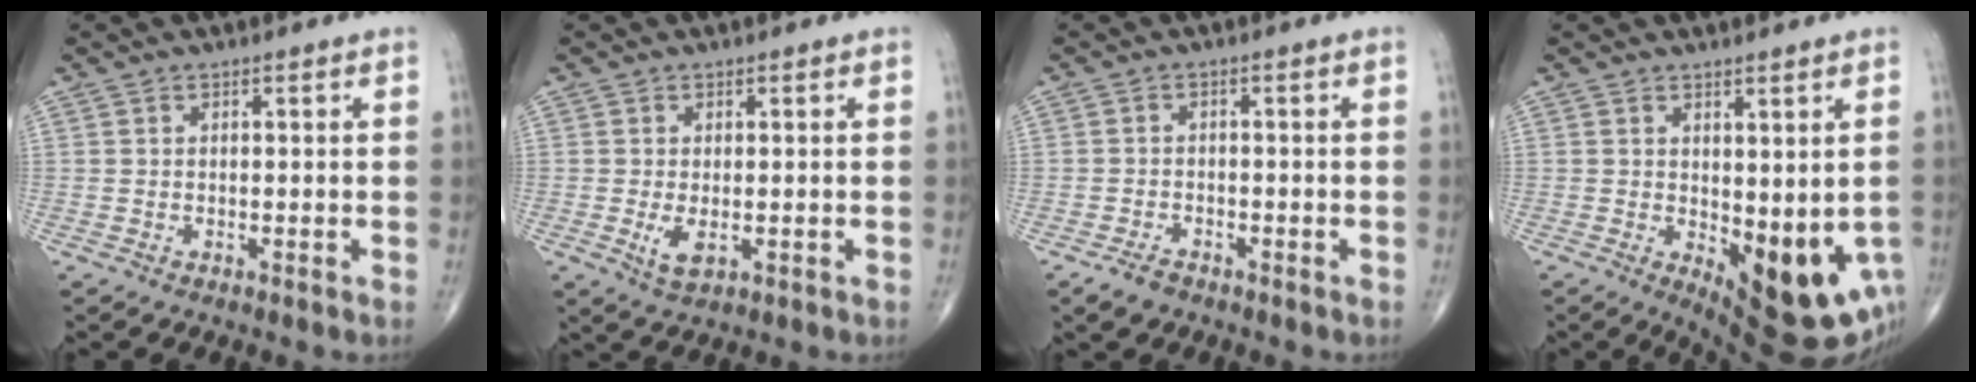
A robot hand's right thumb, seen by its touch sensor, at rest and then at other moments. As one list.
[{"total": 3.3, "force": [-0.6, 1.6, 2.8], "torque": [-0.052, -0.008, -0.005]}, {"total": 2.9, "force": [-2.1, 1.7, 1.2], "torque": [-0.023, 0.006, -0.032]}, {"total": 13.9, "force": [-3.2, 6.0, 12.1], "torque": [-0.137, -0.023, -0.025]}]